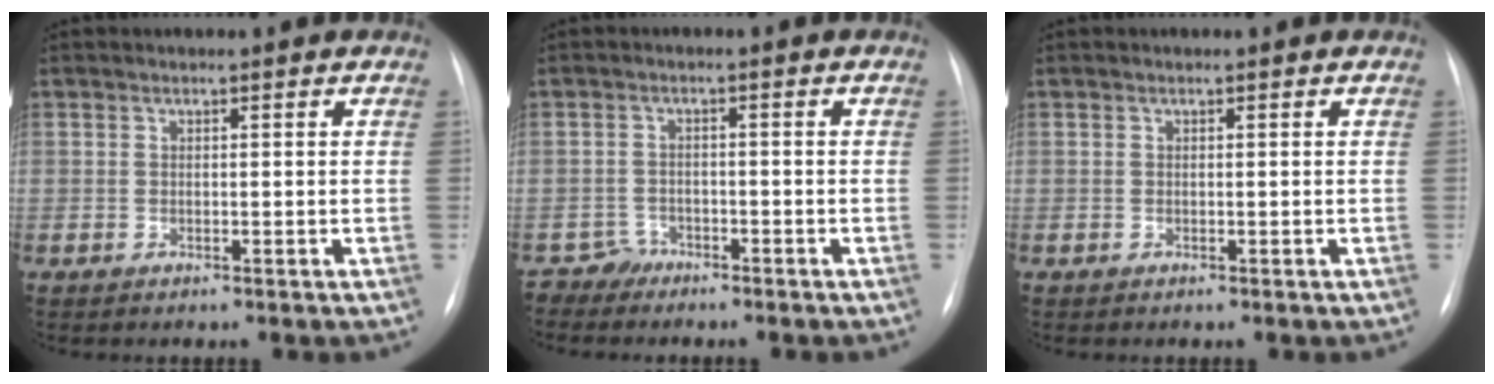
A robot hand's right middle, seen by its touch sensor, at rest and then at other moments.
{"total": 2.2, "force": [-1.8, 0.8, -0.9], "torque": [0.020, 0.003, -0.034]}
{"total": 0.0}